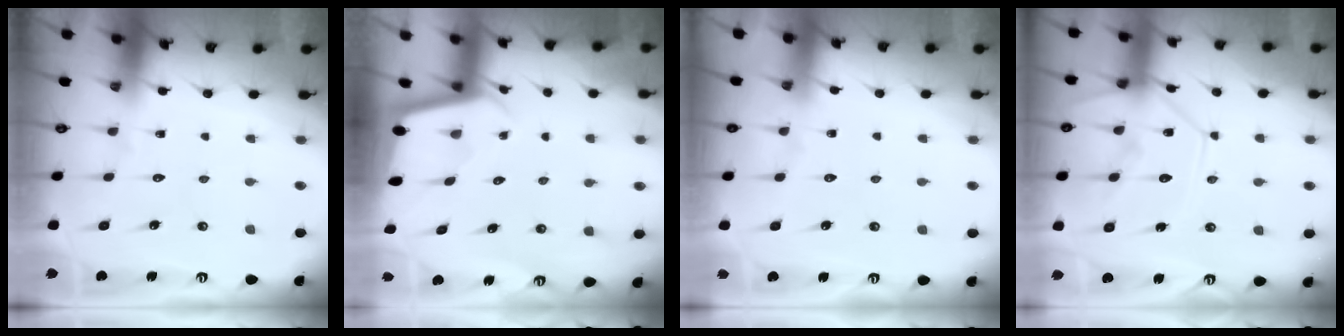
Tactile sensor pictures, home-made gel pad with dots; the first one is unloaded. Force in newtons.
{"total": 1.9, "press": 1.9, "slide": 0.1}
{"total": 1.6, "press": 1.6, "slide": 0.3}
{"total": 14.0, "press": 14.0, "slide": 1.5}